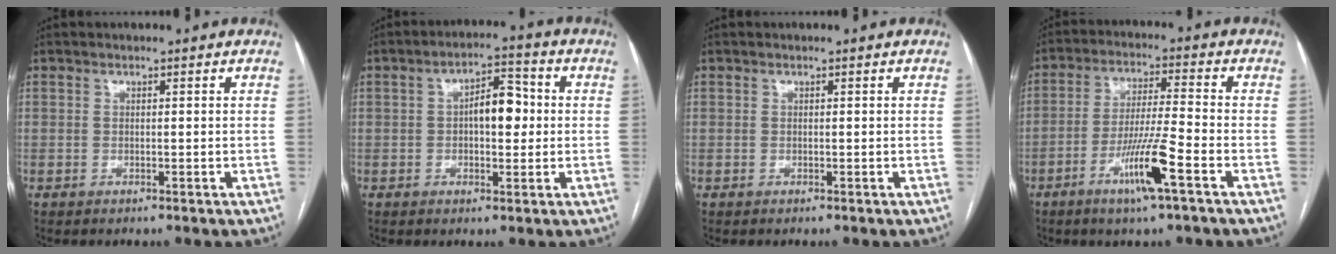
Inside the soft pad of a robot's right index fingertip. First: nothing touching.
{"total": 6.2, "force": [0.1, 2.5, 5.7], "torque": [-0.090, 0.021, -0.002]}
{"total": 0.0}
{"total": 9.4, "force": [-4.8, -0.7, 8.1], "torque": [-0.156, -0.009, -0.089]}